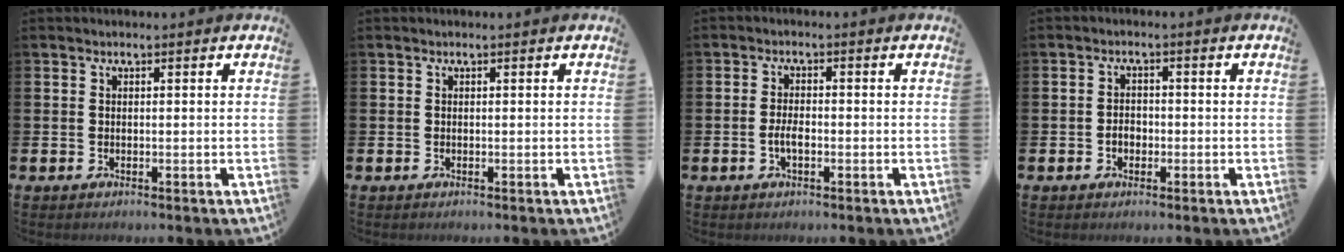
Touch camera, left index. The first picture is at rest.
{"total": 0.0}
{"total": 2.4, "force": [-0.7, 1.1, 2.0], "torque": [-0.036, 0.002, -0.014]}
{"total": 2.1, "force": [-0.7, 1.6, 1.1], "torque": [-0.013, 0.002, -0.018]}